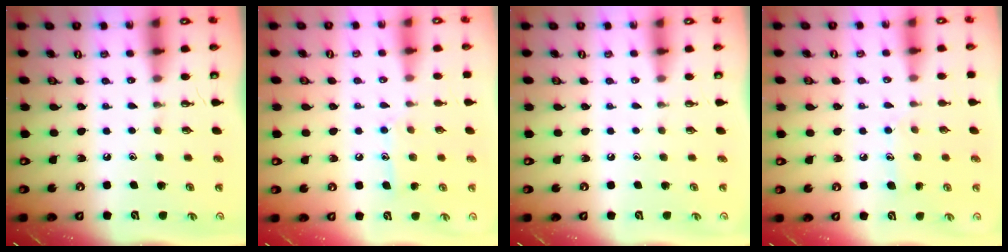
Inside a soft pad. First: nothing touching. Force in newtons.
{"total": 8.8, "press": 8.7, "slide": 0.7}
{"total": 0.0}
{"total": 6.8, "press": 6.8, "slide": 0.2}